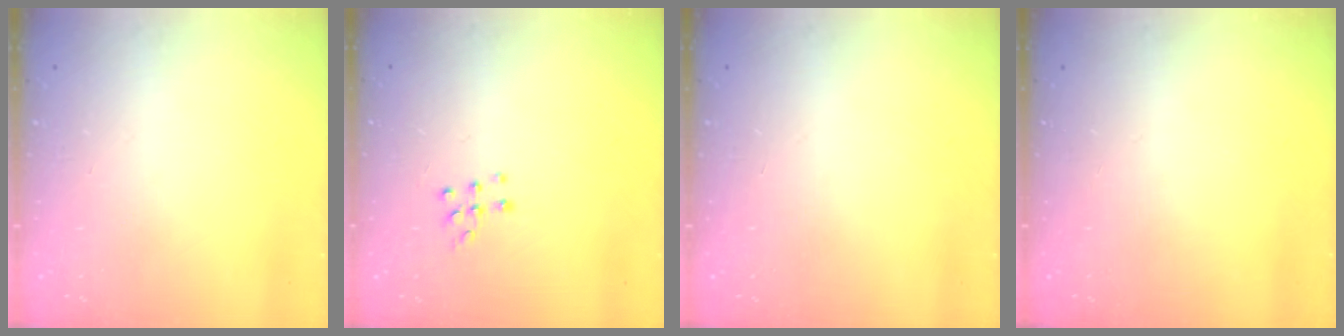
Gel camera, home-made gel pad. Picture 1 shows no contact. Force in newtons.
{"total": 5.6, "press": 5.6, "slide": 0.8}
{"total": 0.0}
{"total": 0.0}